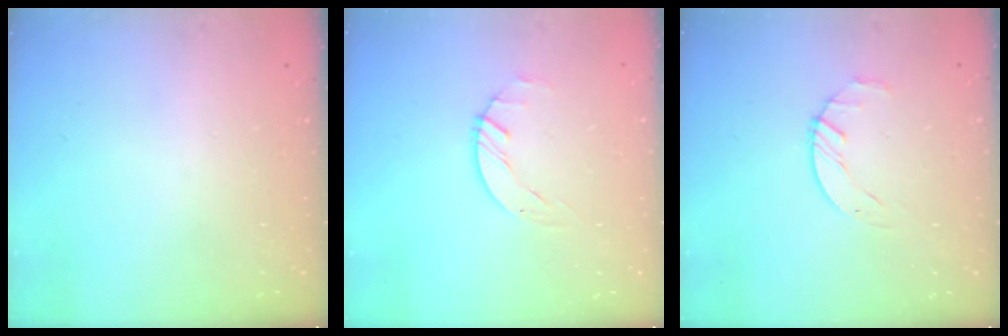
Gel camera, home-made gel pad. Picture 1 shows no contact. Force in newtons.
{"total": 0.6, "press": 0.6, "slide": 0.1}
{"total": 2.1, "press": 2.1, "slide": 0.3}